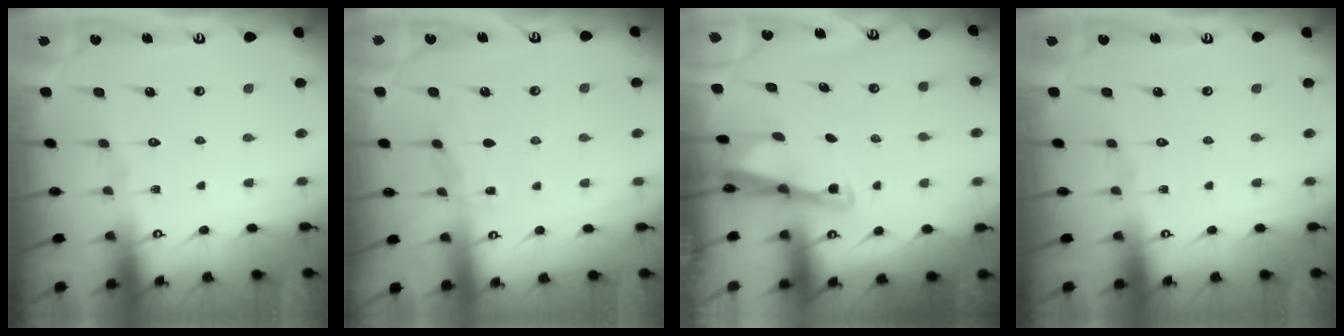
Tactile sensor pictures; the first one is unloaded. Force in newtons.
{"total": 3.4, "press": 3.4, "slide": 0.3}
{"total": 2.8, "press": 2.8, "slide": 0.1}
{"total": 0.0}